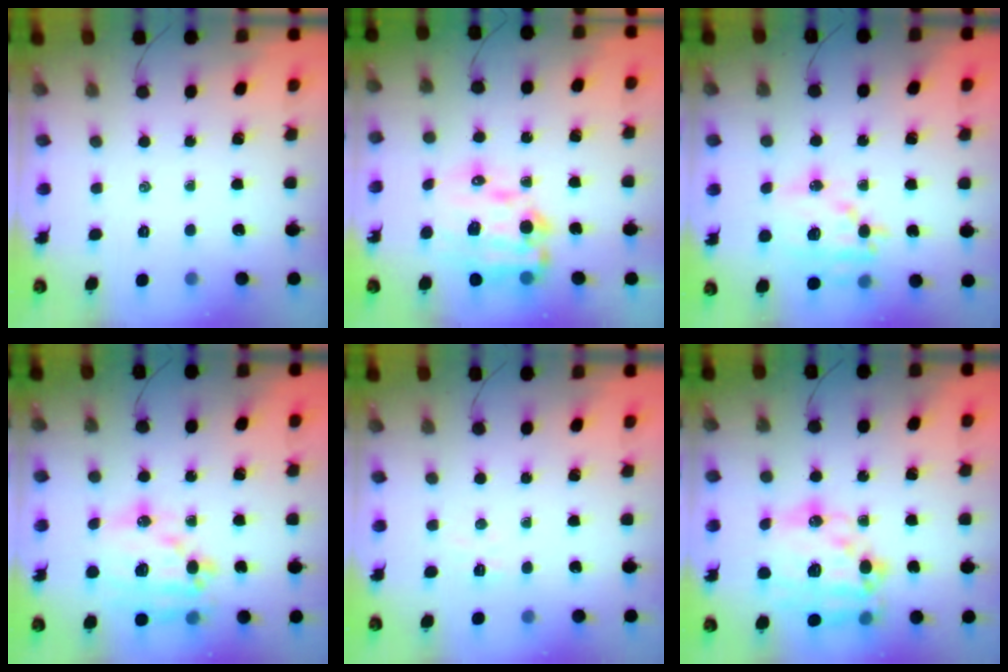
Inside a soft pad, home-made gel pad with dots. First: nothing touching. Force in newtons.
{"total": 17.0, "press": 16.6, "slide": 3.7}
{"total": 16.2, "press": 15.9, "slide": 3.2}
{"total": 19.3, "press": 18.9, "slide": 4.1}
{"total": 4.5, "press": 4.4, "slide": 1.1}
{"total": 24.0, "press": 23.7, "slide": 4.1}